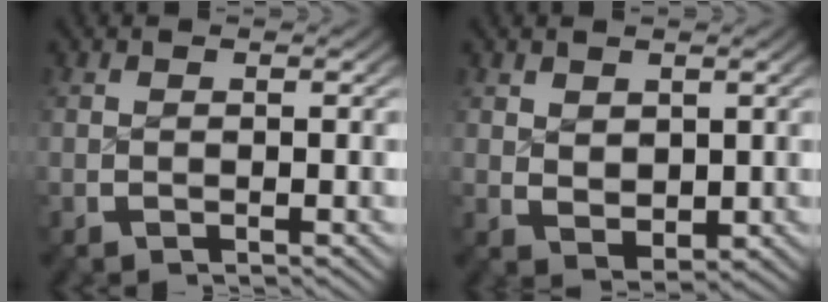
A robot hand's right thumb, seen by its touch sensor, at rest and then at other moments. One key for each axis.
{"total": 2.6, "fx": 0.8, "fy": 1.9, "fz": 1.7, "tx": -0.037, "ty": -0.020, "tz": 0.030}